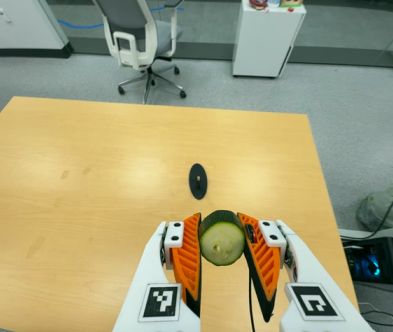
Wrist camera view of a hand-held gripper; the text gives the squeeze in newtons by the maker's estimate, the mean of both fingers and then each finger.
{"total": 11.0, "left": 10.0, "right": 12.1}